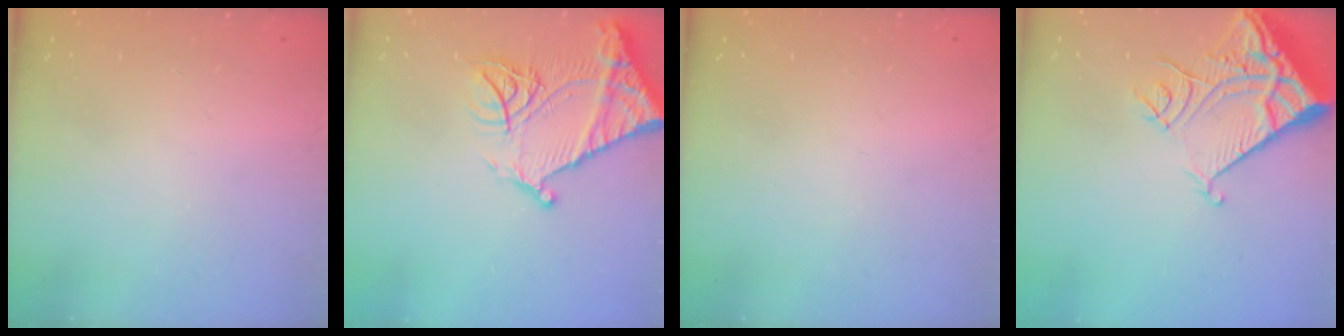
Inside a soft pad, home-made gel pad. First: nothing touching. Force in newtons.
{"total": 16.9, "press": 16.8, "slide": 1.5}
{"total": 0.0}
{"total": 13.1, "press": 13.0, "slide": 1.7}